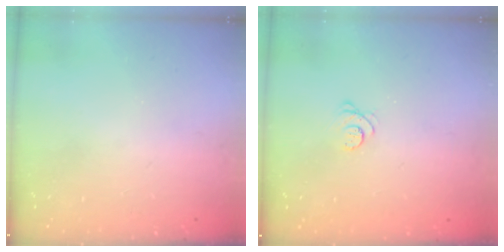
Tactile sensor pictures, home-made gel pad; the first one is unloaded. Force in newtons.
{"total": 2.8, "press": 2.8, "slide": 0.4}